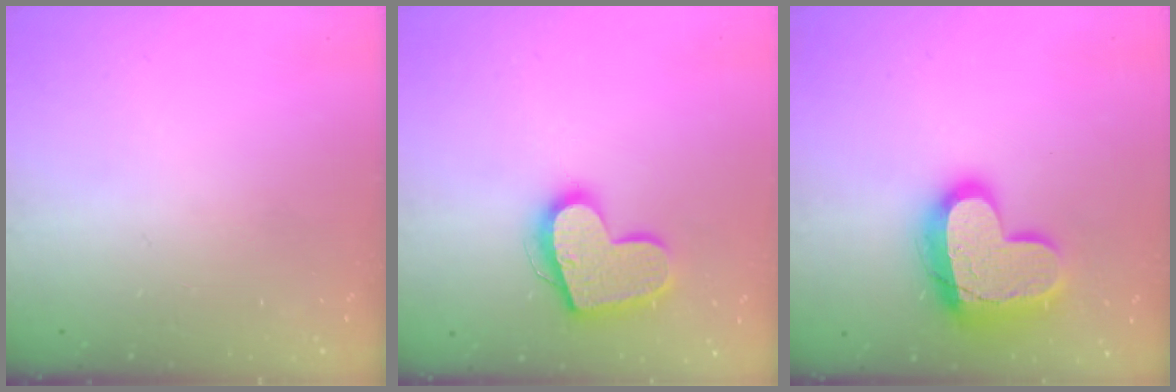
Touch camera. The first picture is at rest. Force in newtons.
{"total": 16.4, "press": 16.4, "slide": 1.2}
{"total": 17.9, "press": 17.8, "slide": 1.6}